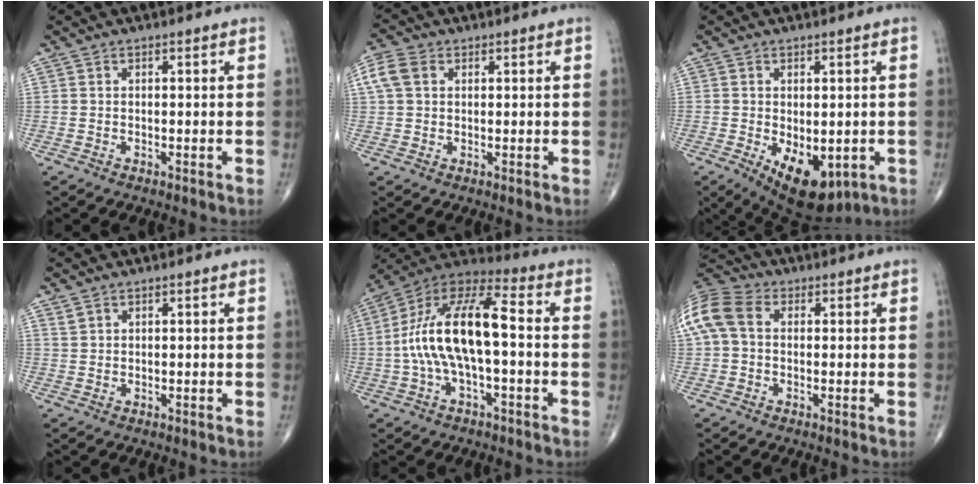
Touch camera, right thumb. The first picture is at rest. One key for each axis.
{"total": 5.4, "fx": 1.7, "fy": 3.9, "fz": 3.4, "tx": -0.080, "ty": 0.017, "tz": 0.031}
{"total": 11.4, "fx": -3.6, "fy": 6.1, "fz": 9.0, "tx": -0.119, "ty": -0.013, "tz": -0.037}
{"total": 1.1, "fx": 0.9, "fy": 0.6, "fz": 0.3, "tx": -0.002, "ty": 0.000, "tz": 0.018}
{"total": 16.6, "fx": -1.1, "fy": 6.7, "fz": 15.2, "tx": -0.303, "ty": 0.051, "tz": -0.025}
{"total": 11.6, "fx": 1.8, "fy": 8.5, "fz": 7.7, "tx": -0.185, "ty": 0.036, "tz": 0.027}